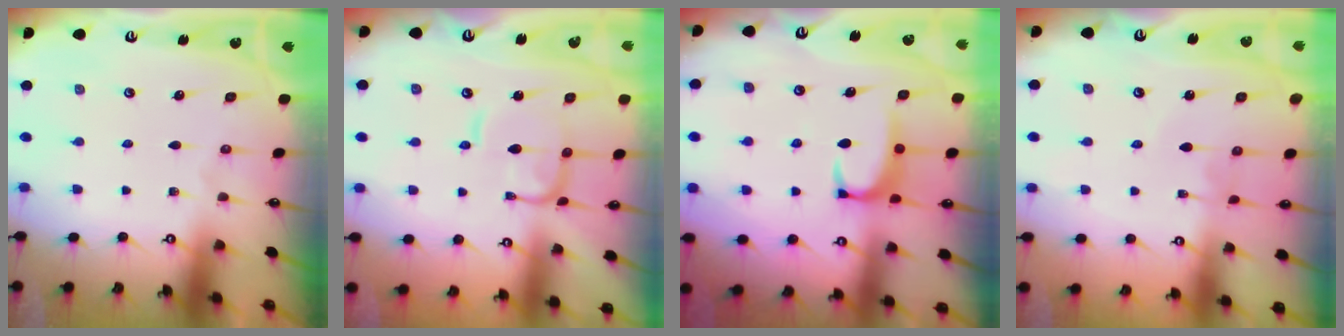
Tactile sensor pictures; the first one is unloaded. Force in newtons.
{"total": 2.2, "press": 2.2, "slide": 0.5}
{"total": 2.3, "press": 2.2, "slide": 0.6}
{"total": 2.7, "press": 2.7, "slide": 0.1}